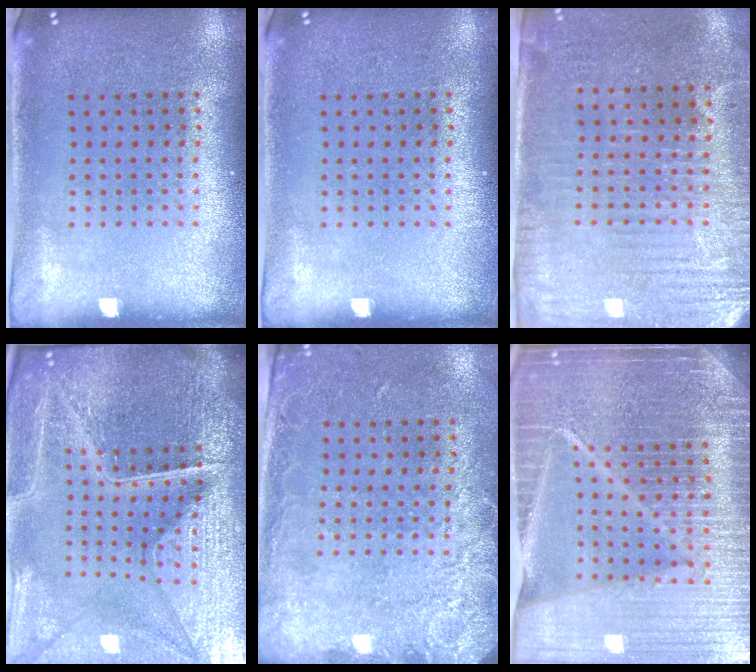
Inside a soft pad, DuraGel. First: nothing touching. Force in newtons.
{"total": 0.0}
{"total": 3.1, "press": 2.7, "slide": 1.5}
{"total": 7.0, "press": 6.1, "slide": 3.4}
{"total": 2.7, "press": 2.0, "slide": 1.8}
{"total": 6.7, "press": 5.7, "slide": 3.4}